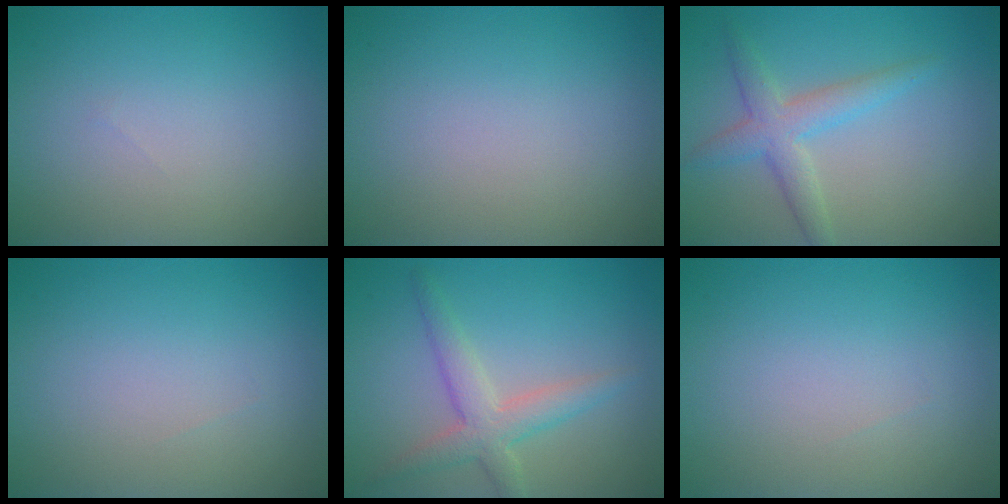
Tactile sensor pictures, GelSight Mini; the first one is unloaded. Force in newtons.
{"total": 0.0}
{"total": 3.3, "press": 3.3, "slide": 0.1}
{"total": 0.0}
{"total": 3.5, "press": 3.5, "slide": 0.3}
{"total": 0.0}